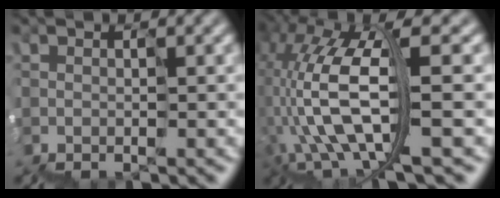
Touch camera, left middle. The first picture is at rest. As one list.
[{"total": 8.4, "force": [-0.8, 3.2, 7.8], "torque": [-0.182, 0.016, -0.020]}]